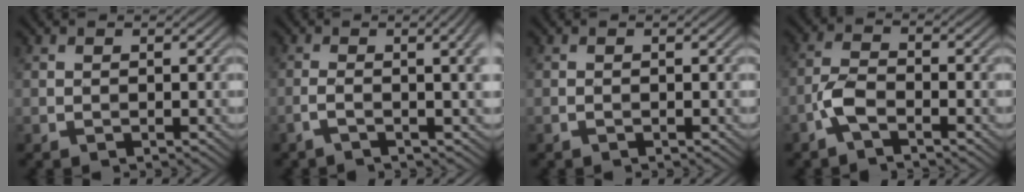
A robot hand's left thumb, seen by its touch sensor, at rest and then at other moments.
{"total": 6.6, "force": [-0.4, 1.8, 6.4], "torque": [-0.078, 0.008, -0.015]}
{"total": 0.8, "force": [-0.2, 0.0, 0.8], "torque": [-0.016, 0.003, -0.006]}
{"total": 3.7, "force": [-2.2, 1.2, 2.7], "torque": [-0.066, 0.007, -0.057]}